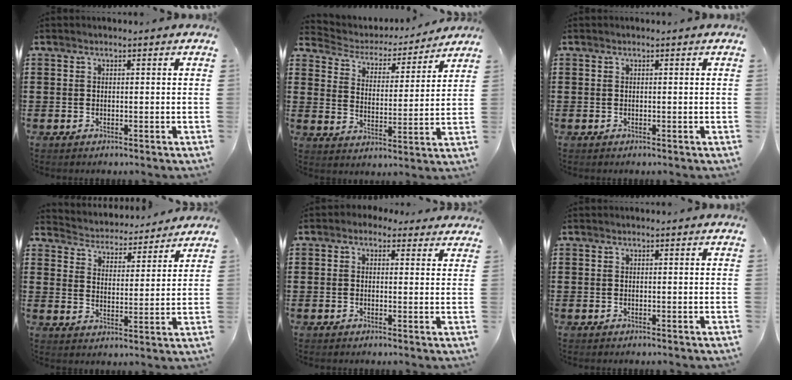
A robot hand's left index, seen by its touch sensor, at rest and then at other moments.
{"total": 3.5, "force": [3.4, 0.9, 0.2], "torque": [-0.028, -0.028, 0.050]}
{"total": 0.0}
{"total": 3.7, "force": [3.6, 0.1, -0.3], "torque": [-0.019, -0.033, 0.057]}
{"total": 1.5, "force": [0.8, 1.2, 0.5], "torque": [-0.015, 0.006, 0.014]}
{"total": 0.0}